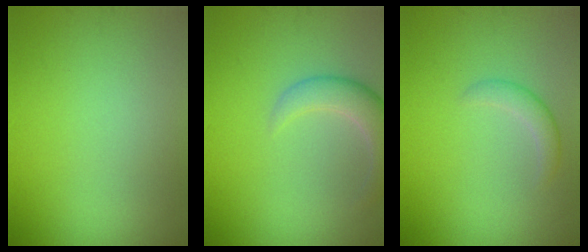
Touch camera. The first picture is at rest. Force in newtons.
{"total": 3.2, "press": 3.2, "slide": 0.3}
{"total": 1.6, "press": 1.6, "slide": 0.1}